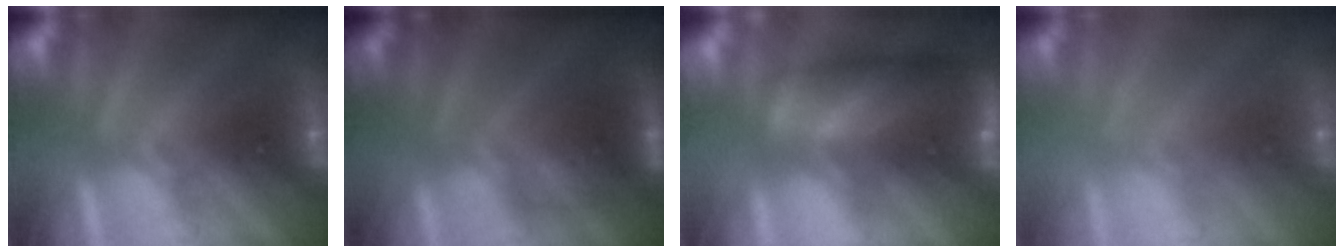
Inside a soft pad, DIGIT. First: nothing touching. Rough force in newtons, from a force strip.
{"total": 2.4}
{"total": 11.6}
{"total": 9.1}